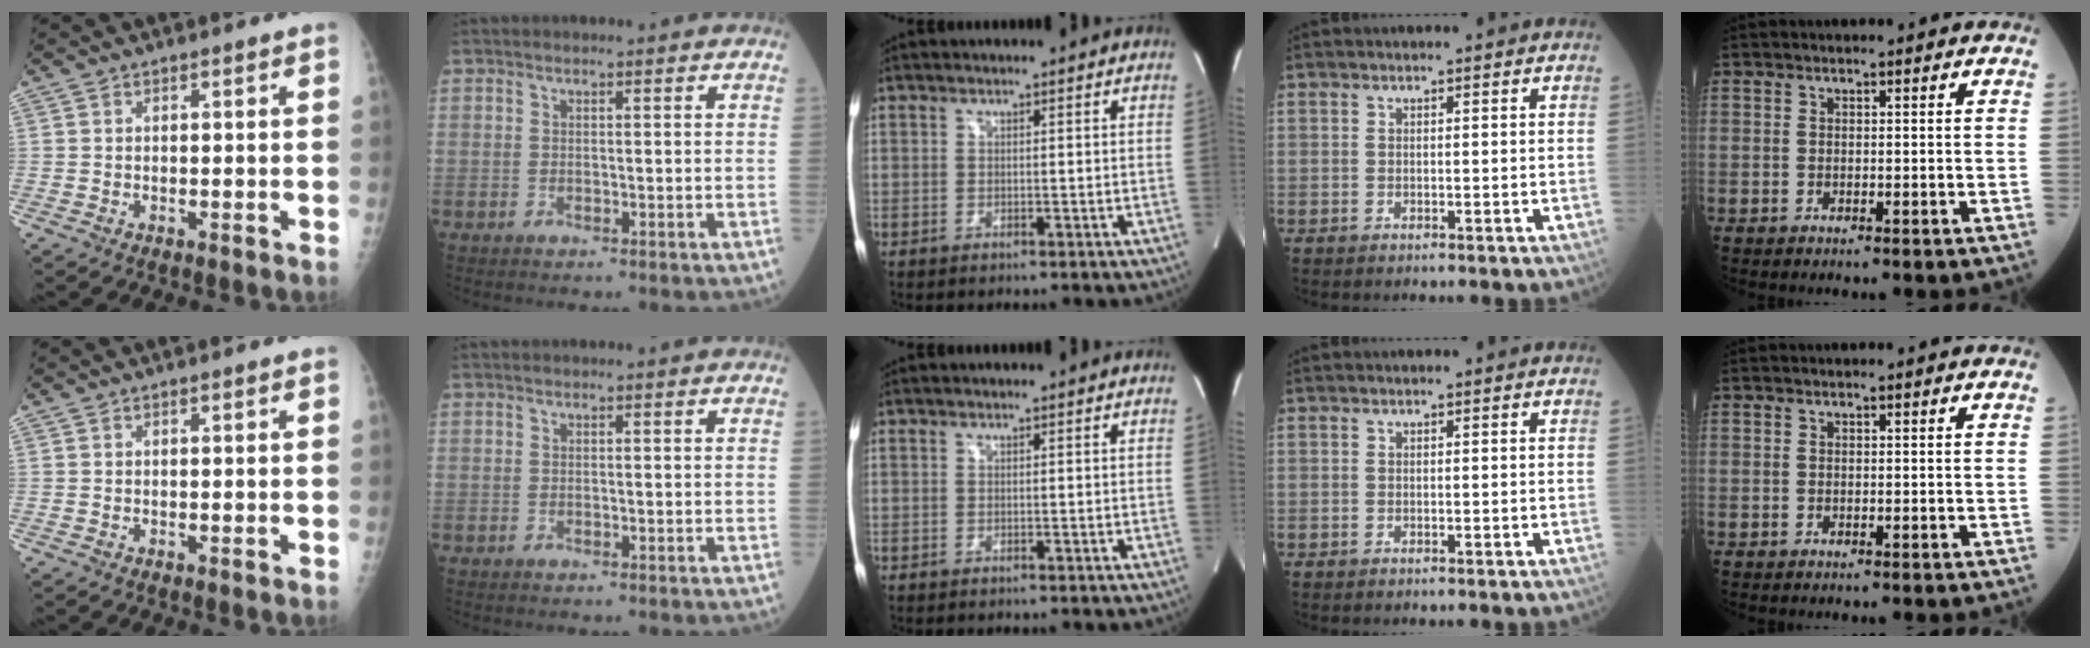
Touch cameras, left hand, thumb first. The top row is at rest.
{}